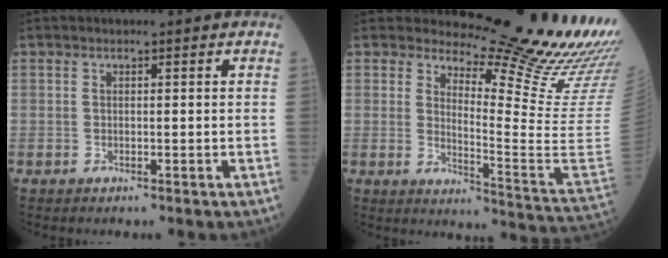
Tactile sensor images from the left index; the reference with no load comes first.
{"total": 19.8, "force": [17.6, -0.7, 8.9], "torque": [-0.137, -0.149, 0.219]}